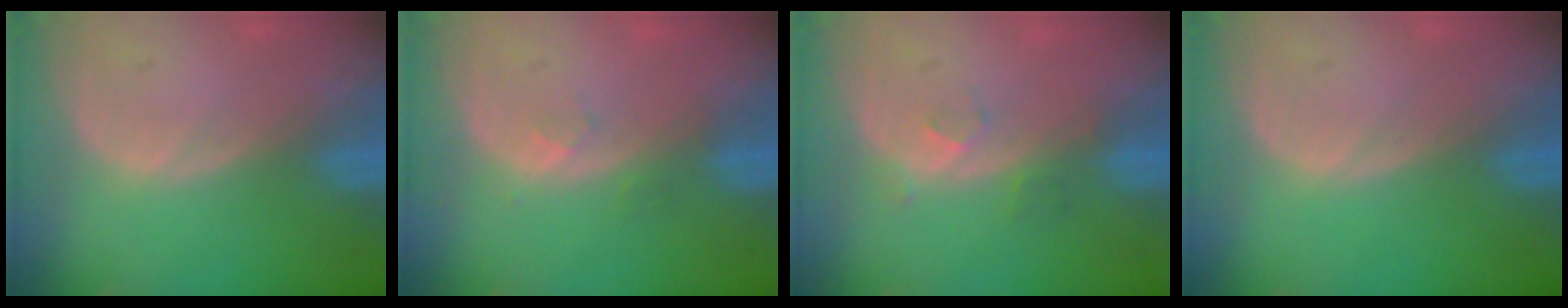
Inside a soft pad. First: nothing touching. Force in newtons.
{"total": 1.4, "press": 1.3, "slide": 0.6}
{"total": 2.7, "press": 2.3, "slide": 1.5}
{"total": 0.0}